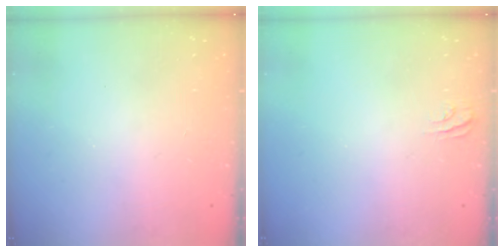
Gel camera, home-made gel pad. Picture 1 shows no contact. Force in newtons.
{"total": 4.2, "press": 4.2, "slide": 0.3}